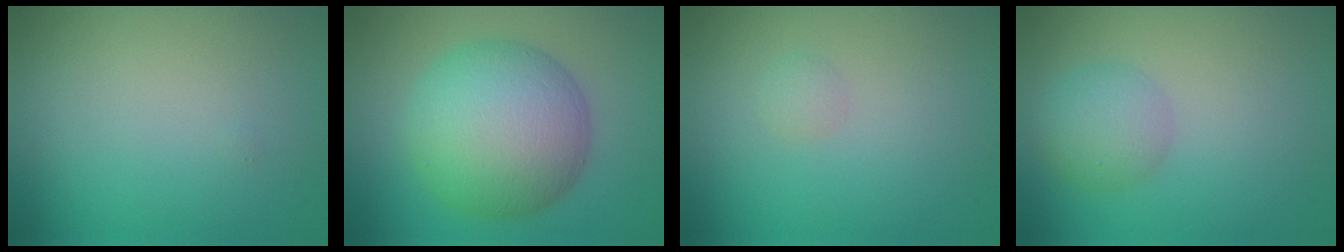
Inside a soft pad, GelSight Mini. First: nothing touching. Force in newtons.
{"total": 10.5, "press": 10.5, "slide": 0.2}
{"total": 0.7, "press": 0.7, "slide": 0.0}
{"total": 2.8, "press": 2.8, "slide": 0.0}